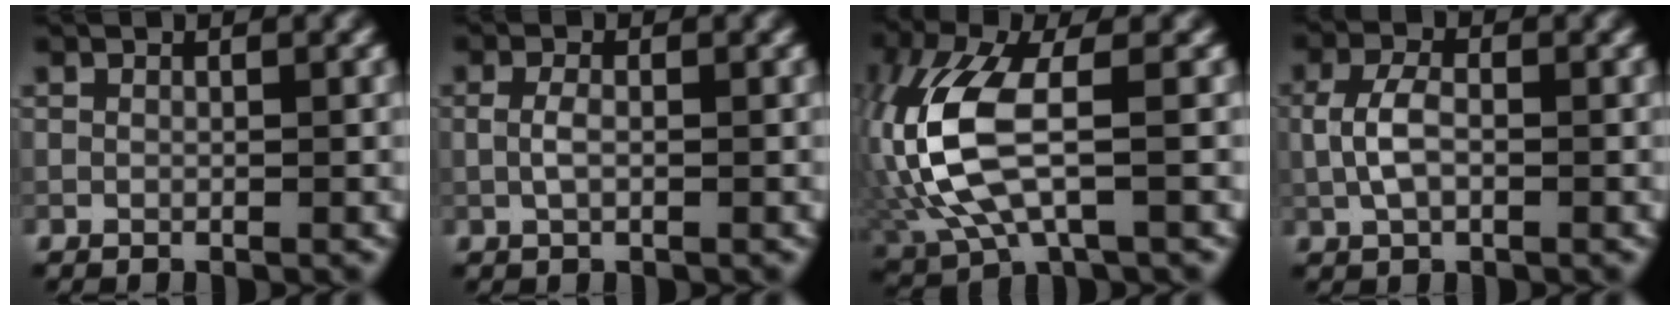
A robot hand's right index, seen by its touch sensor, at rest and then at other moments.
{"total": 1.4, "force": [-0.1, 0.7, 1.3], "torque": [-0.031, 0.000, -0.006]}
{"total": 9.5, "force": [-0.4, 4.1, 8.5], "torque": [-0.218, 0.001, -0.009]}
{"total": 3.3, "force": [-0.2, 1.9, 2.7], "torque": [-0.063, 0.003, -0.006]}